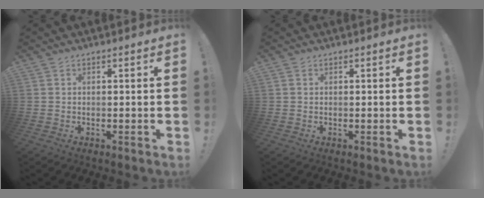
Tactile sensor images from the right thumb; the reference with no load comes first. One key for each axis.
{"total": 0.0}